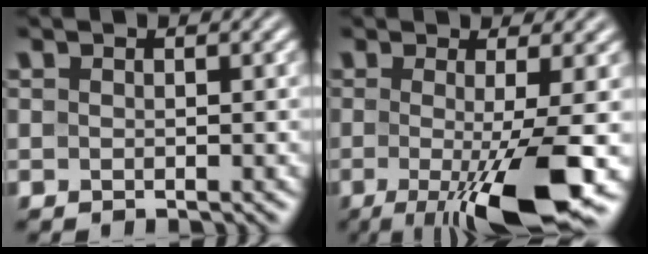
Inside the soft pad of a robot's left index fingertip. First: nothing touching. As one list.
[{"total": 10.3, "force": [-2.4, 2.2, 9.7], "torque": [-0.141, -0.020, -0.035]}]